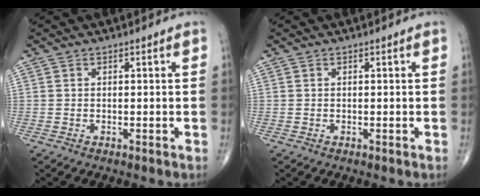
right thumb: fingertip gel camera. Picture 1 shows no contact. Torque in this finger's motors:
{"motor_torque": [0.07, 0.02, -0.08, -0.06, 0.01]}